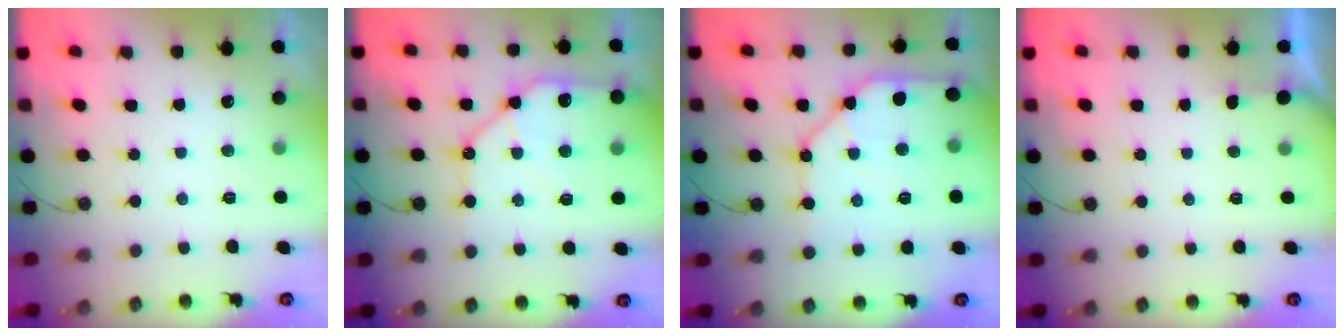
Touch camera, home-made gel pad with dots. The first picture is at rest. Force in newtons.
{"total": 12.9, "press": 12.8, "slide": 1.5}
{"total": 11.1, "press": 11.0, "slide": 1.1}
{"total": 1.3, "press": 1.2, "slide": 0.2}